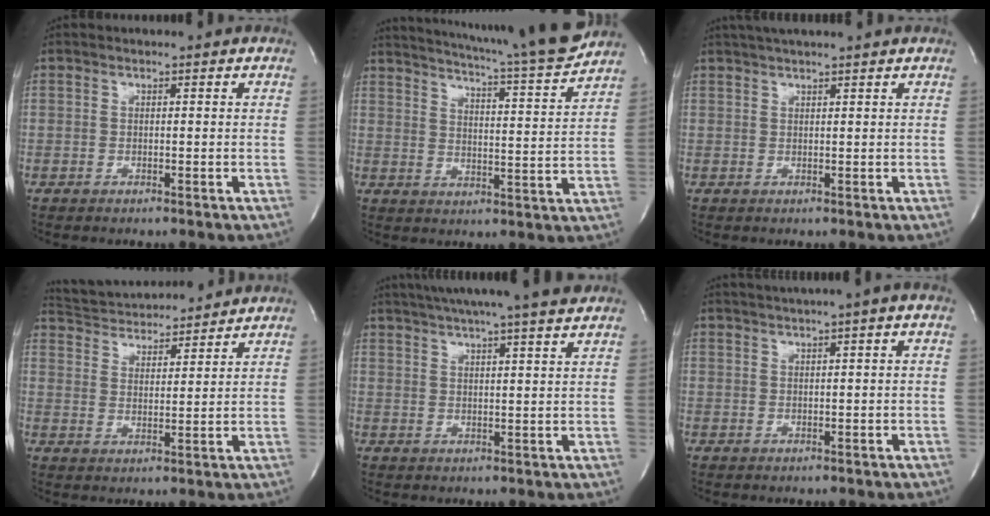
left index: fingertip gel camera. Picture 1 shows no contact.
{"total": 17.7, "force": [16.1, -0.8, 7.3], "torque": [-0.123, -0.042, 0.215]}
{"total": 5.9, "force": [5.0, -0.4, 3.0], "torque": [-0.048, 0.030, 0.075]}
{"total": 12.9, "force": [12.4, 2.1, 3.2], "torque": [-0.062, 0.025, 0.198]}
{"total": 15.5, "force": [13.5, -0.7, 7.6], "torque": [-0.133, 0.008, 0.181]}
{"total": 1.1, "force": [0.6, -0.3, 0.8], "torque": [-0.021, 0.003, 0.016]}